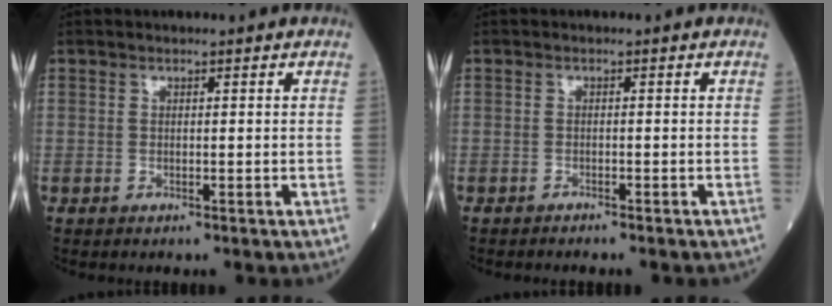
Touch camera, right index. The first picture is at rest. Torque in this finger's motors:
{"motor_torque": [-0.09, 0.11, -0.05, -0.05]}